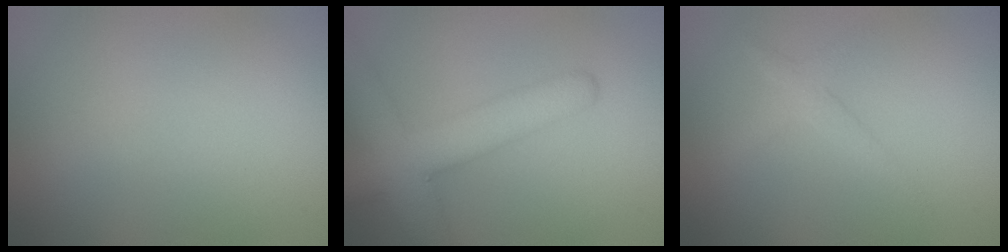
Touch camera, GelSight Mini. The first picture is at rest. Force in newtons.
{"total": 6.8, "press": 6.8, "slide": 0.4}
{"total": 1.6, "press": 1.6, "slide": 0.1}